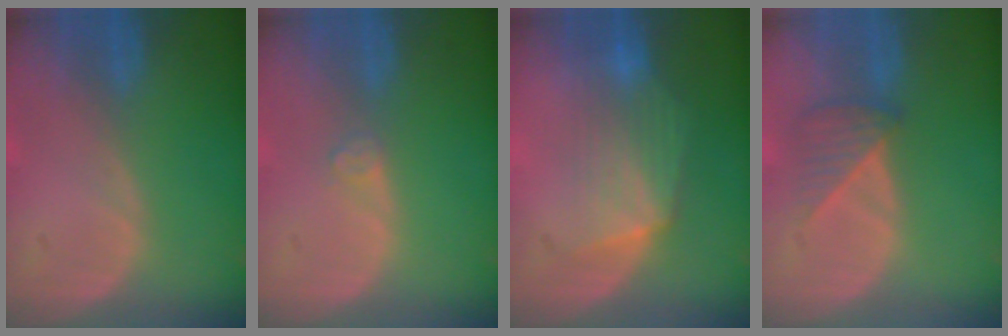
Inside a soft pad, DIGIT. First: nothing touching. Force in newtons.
{"total": 1.2, "press": 1.2, "slide": 0.3}
{"total": 7.0, "press": 6.5, "slide": 2.5}
{"total": 3.5, "press": 3.5, "slide": 0.4}